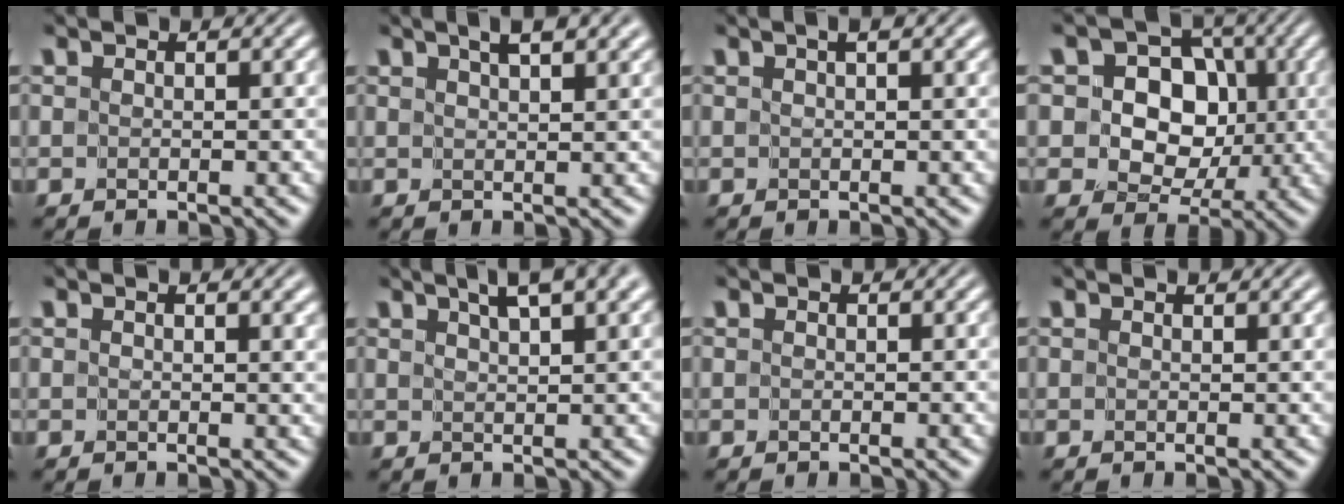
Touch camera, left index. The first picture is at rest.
{"total": 4.9, "force": [3.3, 1.6, 3.3], "torque": [-0.018, 0.016, 0.025]}
{"total": 2.1, "force": [1.2, 0.5, 1.7], "torque": [-0.022, 0.001, 0.012]}
{"total": 7.2, "force": [0.8, 6.1, 3.8], "torque": [-0.048, 0.020, -0.007]}
{"total": 2.1, "force": [1.2, 0.6, 1.6], "torque": [-0.015, 0.000, 0.012]}
{"total": 5.1, "force": [3.5, 1.0, 3.6], "torque": [-0.041, 0.014, 0.043]}
{"total": 0.0}
{"total": 1.2, "force": [1.0, 0.3, 0.6], "torque": [-0.004, -0.004, 0.009]}